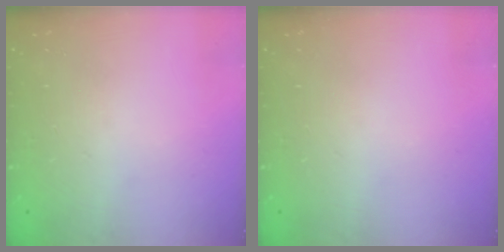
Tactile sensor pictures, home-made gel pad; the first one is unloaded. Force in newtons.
{"total": 0.0}